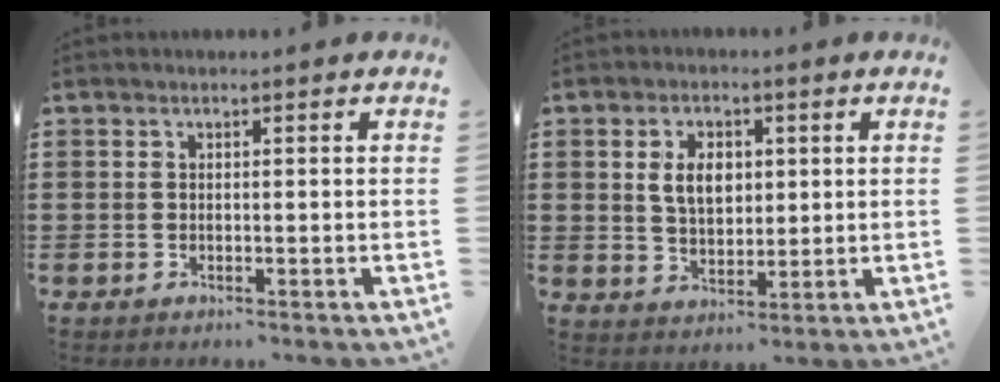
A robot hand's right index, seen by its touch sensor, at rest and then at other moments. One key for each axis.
{"total": 5.4, "fx": 1.2, "fy": 3.5, "fz": 4.0, "tx": -0.080, "ty": 0.011, "tz": 0.016}